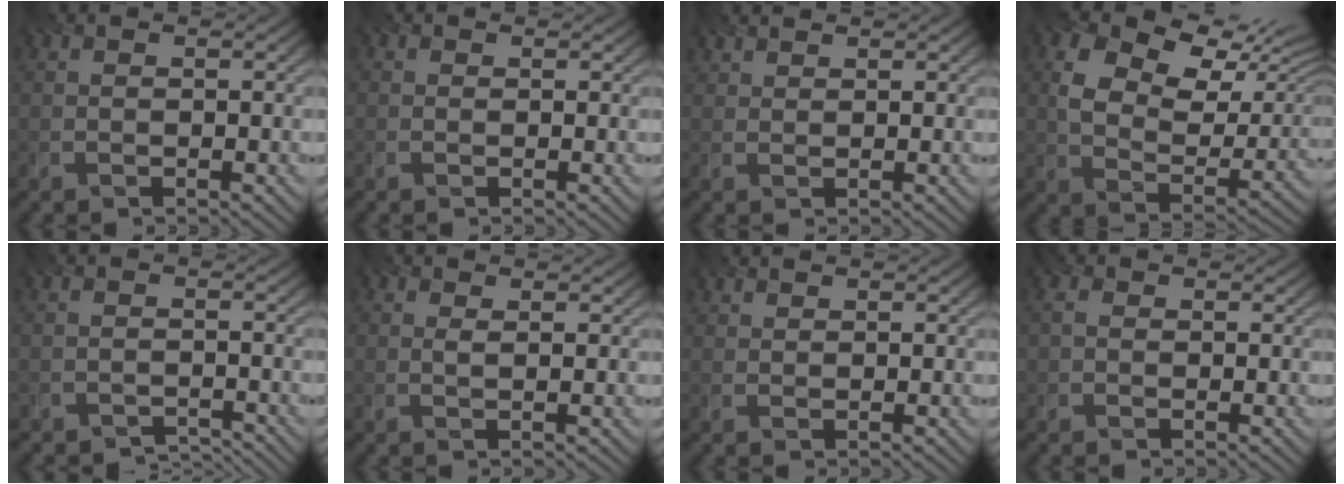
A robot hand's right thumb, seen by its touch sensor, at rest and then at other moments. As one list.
[{"total": 0.5, "force": [0.0, 0.5, -0.2], "torque": [0.006, -0.006, -0.004]}, {"total": 1.7, "force": [1.6, 0.4, 0.1], "torque": [-0.009, 0.003, 0.036]}, {"total": 13.8, "force": [6.9, 8.2, 8.7], "torque": [-0.171, 0.005, 0.116]}, {"total": 2.2, "force": [-2.1, 0.4, -0.1], "torque": [0.010, 0.001, -0.036]}, {"total": 0.8, "force": [0.5, 0.2, 0.6], "torque": [-0.013, -0.003, 0.006]}, {"total": 1.1, "force": [1.1, 0.3, -0.1], "torque": [-0.002, 0.004, 0.027]}, {"total": 1.6, "force": [0.3, 1.4, 0.8], "torque": [-0.017, 0.004, -0.001]}]